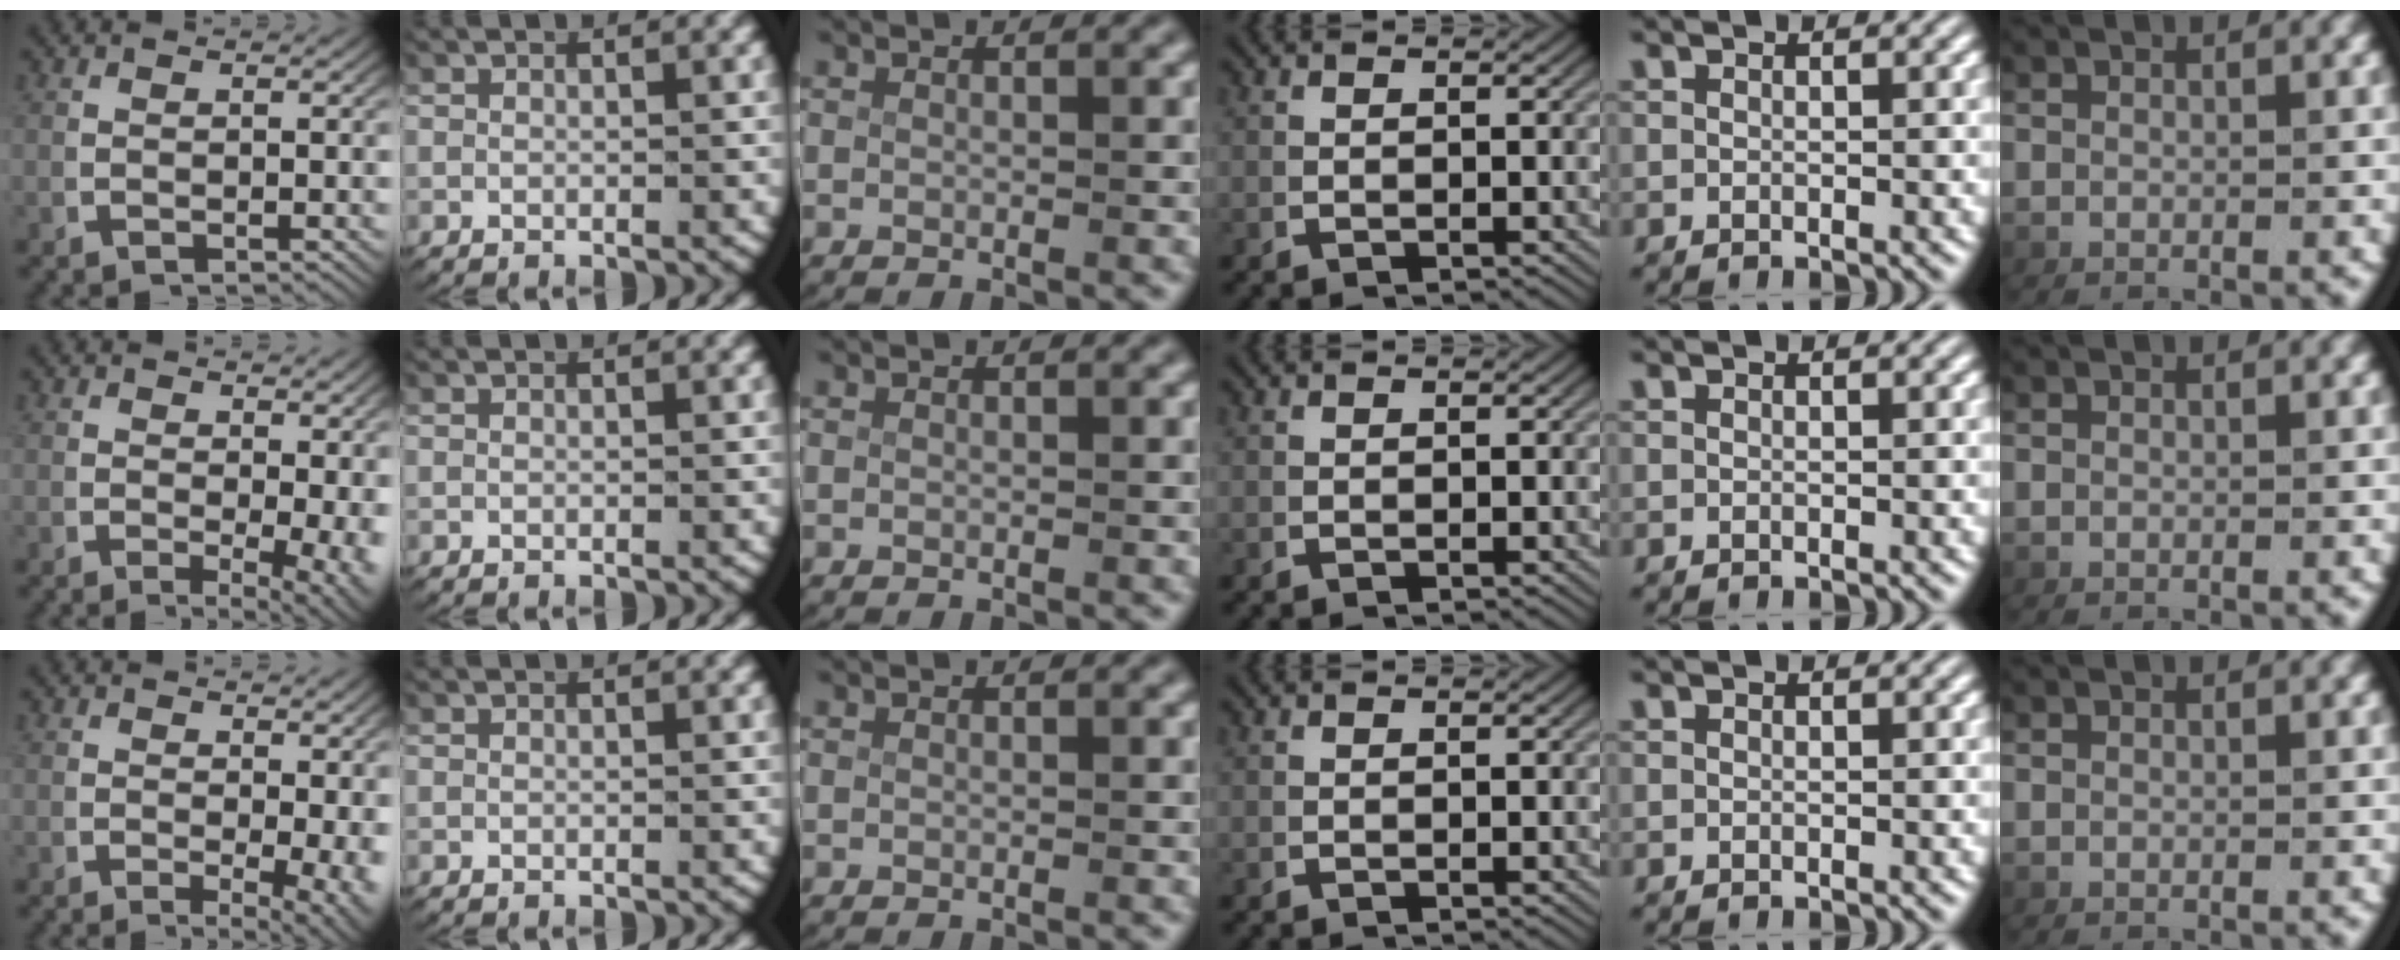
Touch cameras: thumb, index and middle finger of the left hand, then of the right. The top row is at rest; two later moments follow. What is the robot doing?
{"motion": "lift_and_place", "object": "map"}